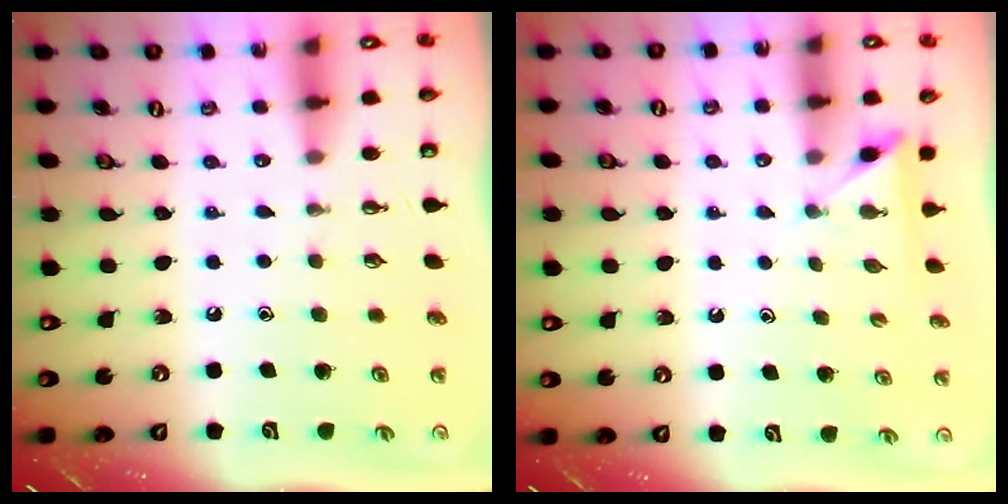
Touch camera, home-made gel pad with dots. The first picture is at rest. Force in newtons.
{"total": 2.5, "press": 2.4, "slide": 0.3}